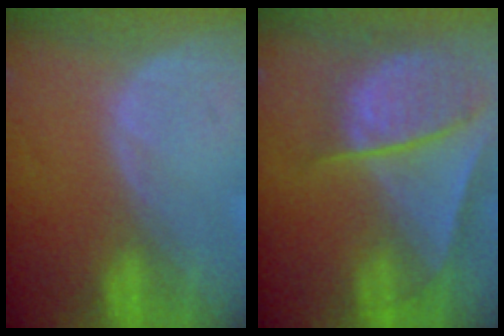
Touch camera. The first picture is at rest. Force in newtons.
{"total": 9.3, "press": 8.0, "slide": 4.7}